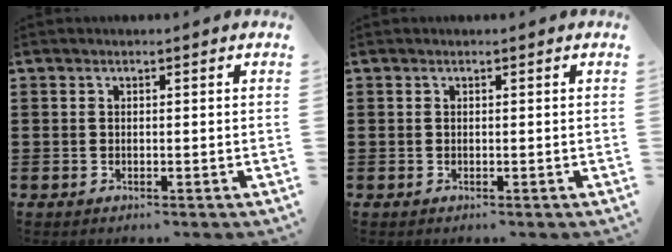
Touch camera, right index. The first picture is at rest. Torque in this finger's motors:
{"motor_torque": [0.00, 0.00, 0.00, 0.00]}